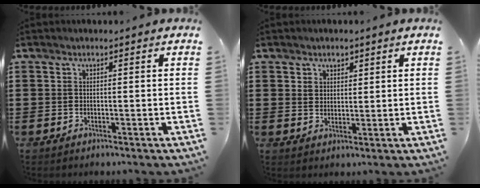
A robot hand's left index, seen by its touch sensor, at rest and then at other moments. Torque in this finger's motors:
{"motor_torque": [0.44, -0.47, 0.19, 0.03]}